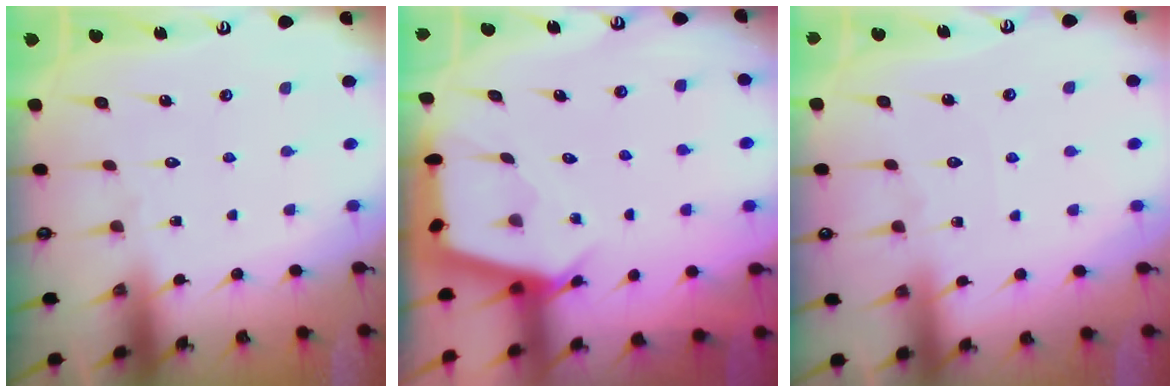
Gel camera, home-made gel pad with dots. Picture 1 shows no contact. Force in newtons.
{"total": 2.7, "press": 2.7, "slide": 0.3}
{"total": 2.6, "press": 2.6, "slide": 0.4}